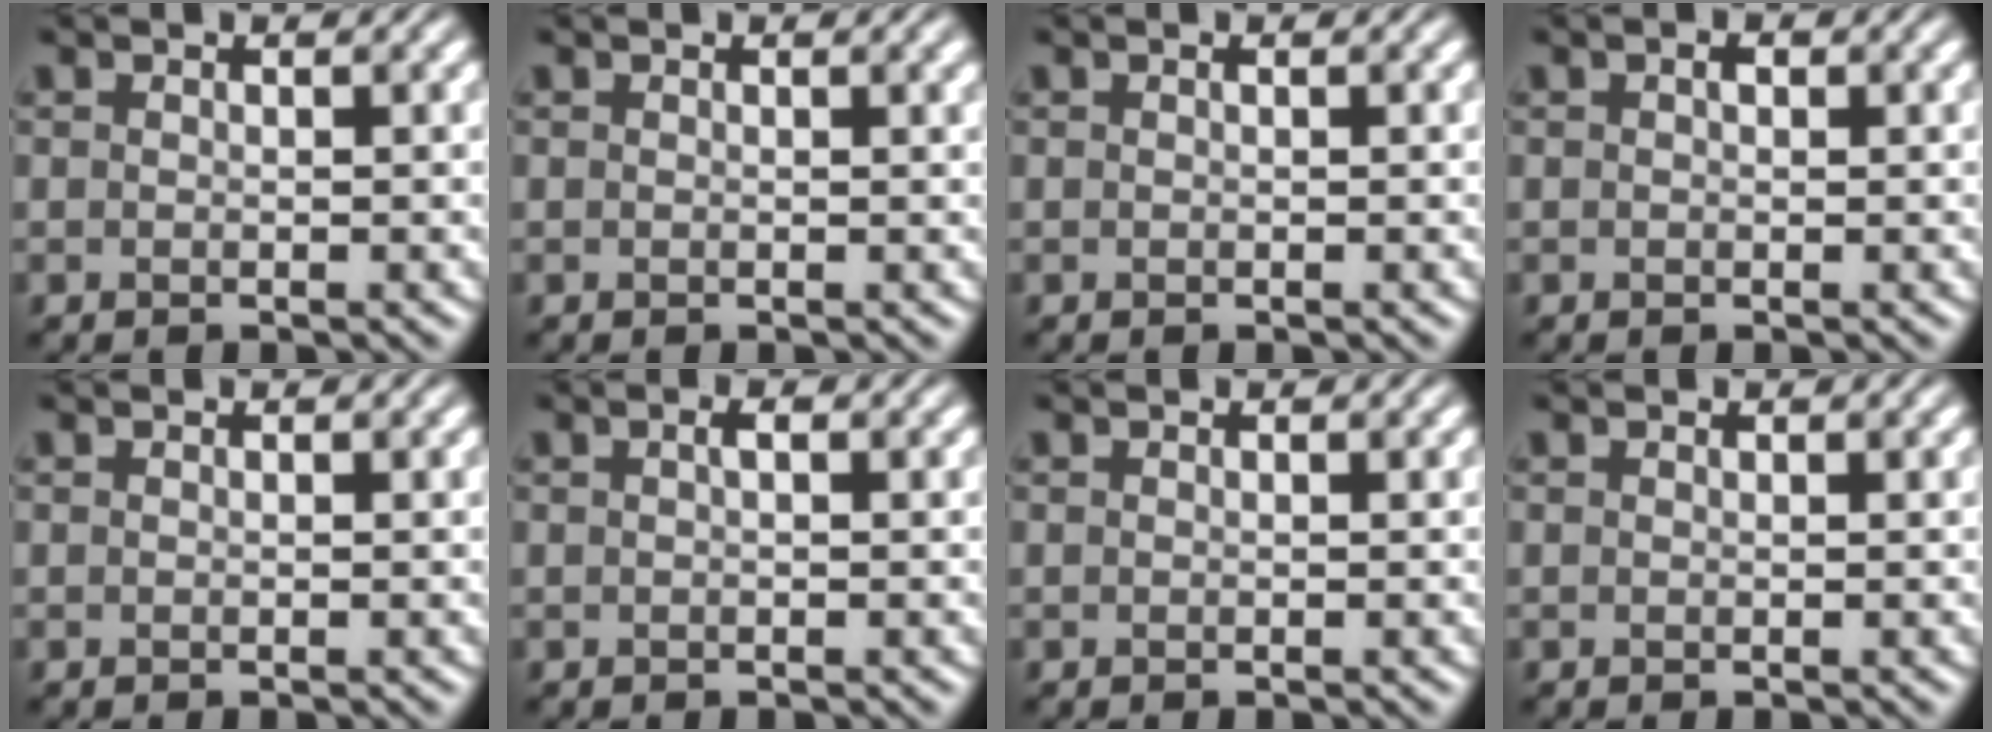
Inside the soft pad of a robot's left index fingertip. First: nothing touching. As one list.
[{"total": 0.7, "force": [0.4, 0.1, 0.5], "torque": [-0.004, 0.004, 0.006]}, {"total": 0.0}, {"total": 0.8, "force": [0.2, 0.4, 0.6], "torque": [-0.010, 0.001, 0.001]}, {"total": 0.0}, {"total": 0.7, "force": [0.2, 0.2, 0.7], "torque": [-0.014, 0.006, 0.004]}, {"total": 0.0}, {"total": 0.0}]